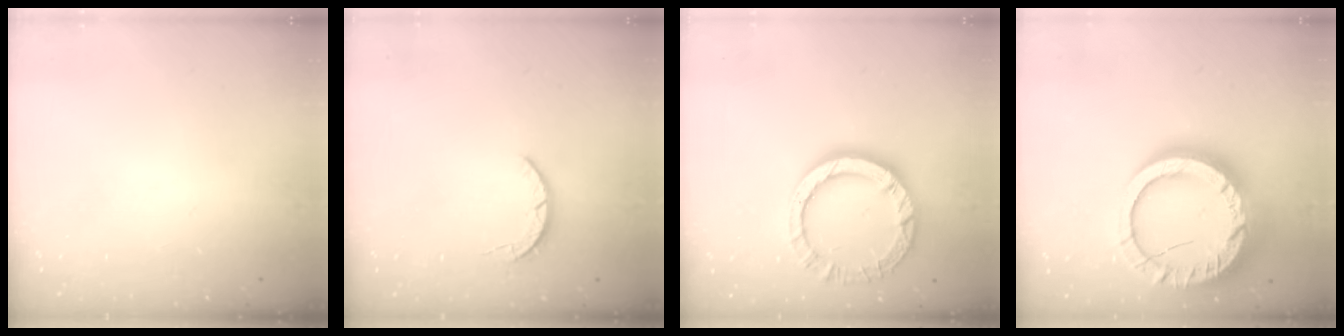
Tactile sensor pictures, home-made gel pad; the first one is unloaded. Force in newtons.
{"total": 2.2, "press": 2.2, "slide": 0.4}
{"total": 11.5, "press": 11.5, "slide": 0.9}
{"total": 25.5, "press": 25.4, "slide": 2.4}